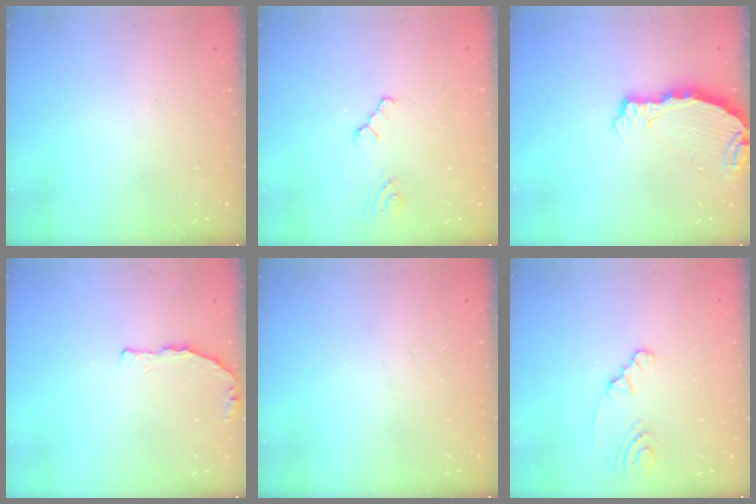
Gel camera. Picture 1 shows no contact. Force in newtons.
{"total": 1.2, "press": 1.1, "slide": 0.2}
{"total": 3.8, "press": 3.8, "slide": 0.4}
{"total": 3.6, "press": 3.2, "slide": 1.6}
{"total": 0.0}
{"total": 1.2, "press": 1.2, "slide": 0.3}